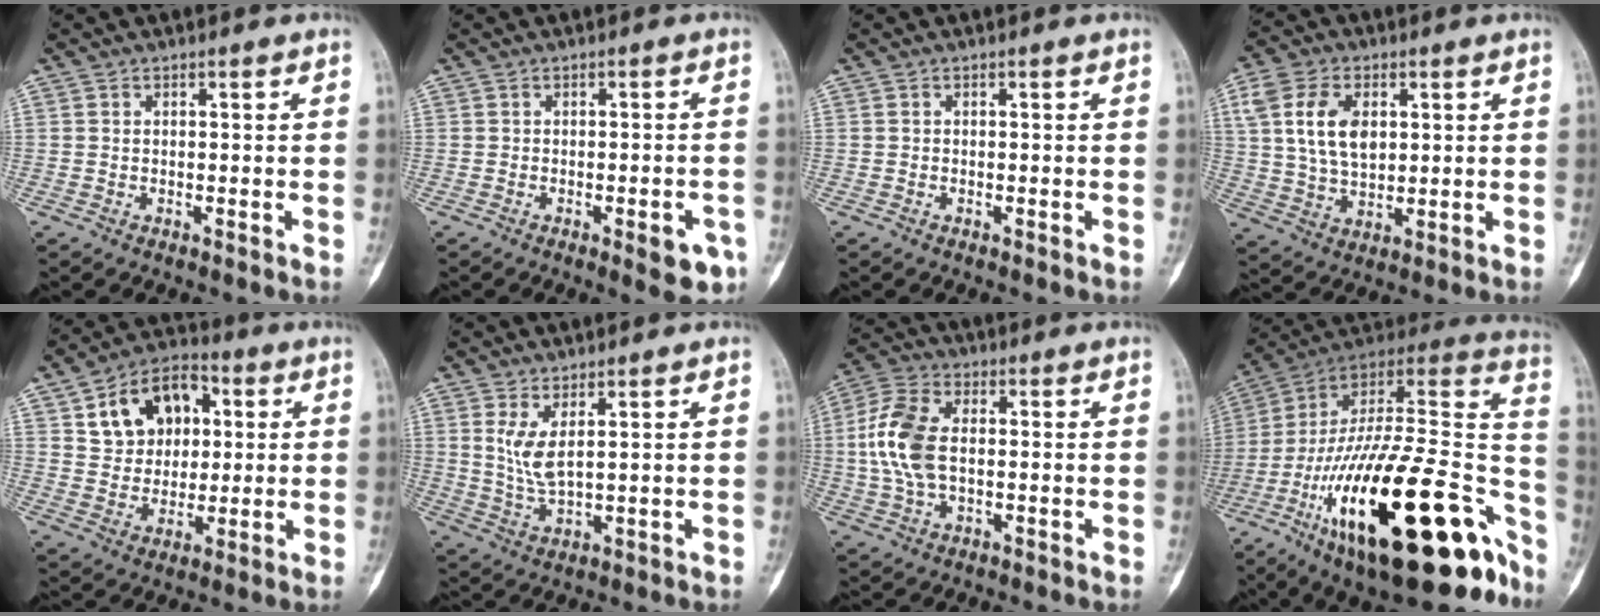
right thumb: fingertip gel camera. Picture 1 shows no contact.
{"total": 5.5, "force": [-2.4, 2.0, 4.6], "torque": [-0.036, 0.007, -0.021]}
{"total": 0.0}
{"total": 11.0, "force": [2.8, 6.9, 8.1], "torque": [-0.147, -0.005, 0.057]}
{"total": 13.9, "force": [4.2, 10.3, 8.4], "torque": [-0.091, 0.006, 0.069]}
{"total": 5.3, "force": [2.1, 1.5, 4.6], "torque": [-0.103, -0.025, 0.055]}
{"total": 10.9, "force": [0.4, 6.1, 9.0], "torque": [-0.203, 0.013, 0.005]}
{"total": 38.7, "force": [-17.2, 14.0, 31.7], "torque": [-0.430, 0.067, -0.273]}